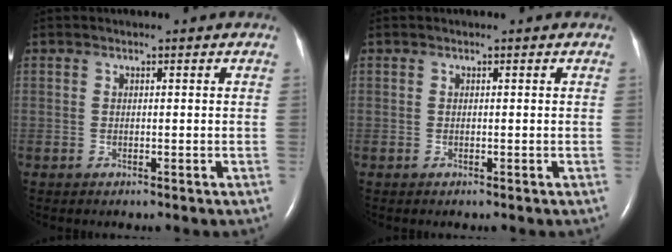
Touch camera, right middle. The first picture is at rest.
{"total": 0.0}